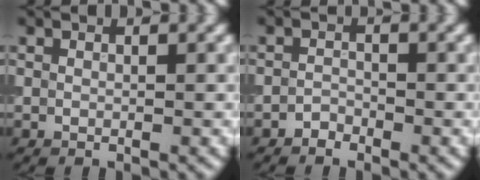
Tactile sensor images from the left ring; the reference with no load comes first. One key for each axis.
{"total": 1.0, "fx": -0.9, "fy": 0.3, "fz": 0.1, "tx": 0.000, "ty": 0.004, "tz": -0.018}